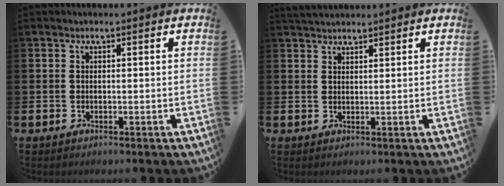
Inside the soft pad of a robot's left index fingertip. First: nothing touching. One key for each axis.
{"total": 2.6, "fx": 2.5, "fy": 0.5, "fz": 0.3, "tx": 0.000, "ty": -0.009, "tz": 0.044}